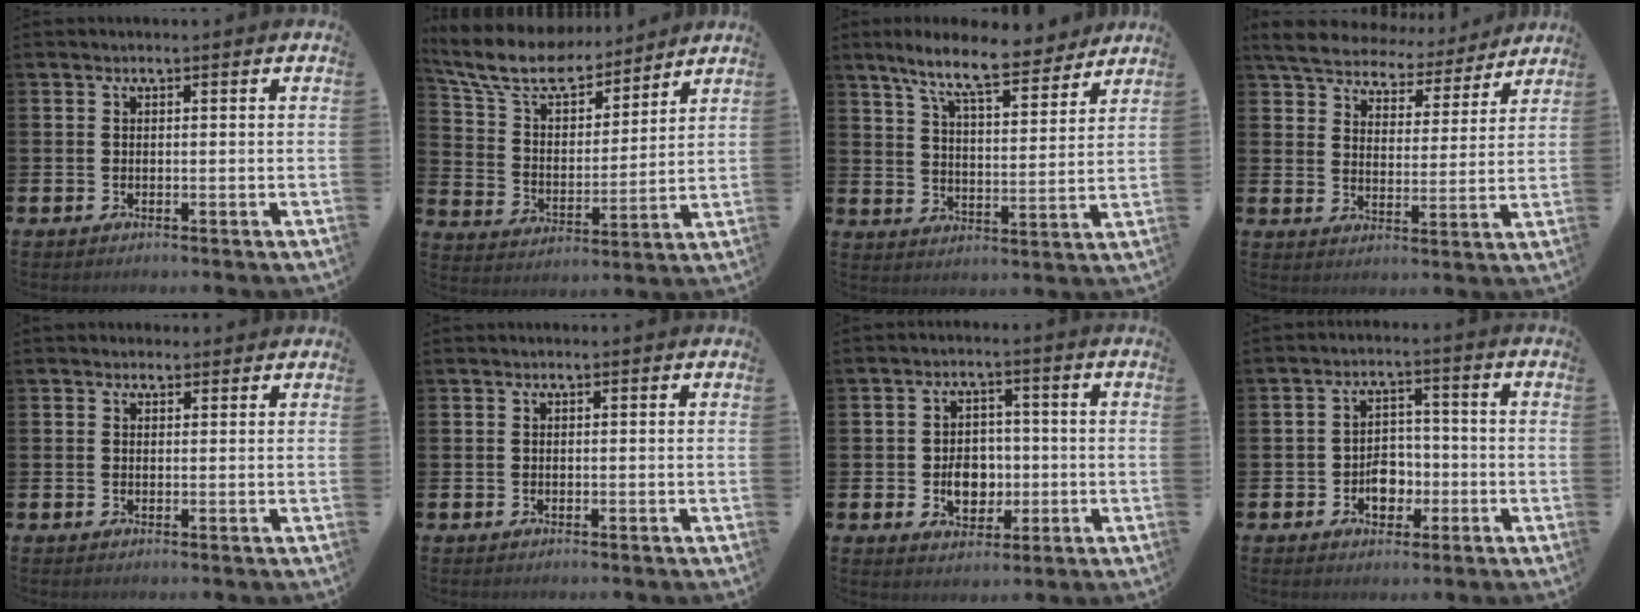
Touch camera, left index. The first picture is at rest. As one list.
[{"total": 10.3, "force": [9.0, 3.5, 3.6], "torque": [-0.114, -0.054, 0.160]}, {"total": 10.0, "force": [8.6, 1.8, 4.8], "torque": [-0.105, -0.042, 0.150]}, {"total": 6.9, "force": [6.5, 1.9, 1.4], "torque": [-0.052, -0.043, 0.112]}, {"total": 1.2, "force": [0.9, 0.7, -0.1], "torque": [0.007, 0.003, 0.016]}, {"total": 0.0}, {"total": 5.2, "force": [-0.9, 4.0, 3.1], "torque": [-0.050, 0.004, -0.023]}, {"total": 4.1, "force": [-1.6, 3.2, 2.0], "torque": [-0.036, 0.004, -0.036]}]